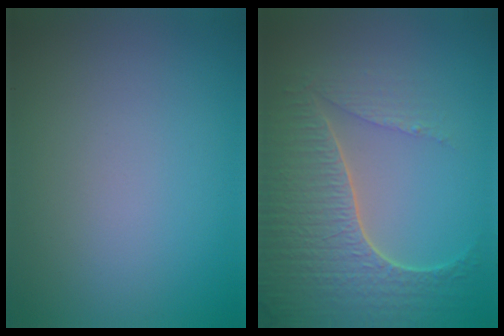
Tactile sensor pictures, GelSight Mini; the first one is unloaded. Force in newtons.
{"total": 6.6, "press": 5.1, "slide": 4.2}